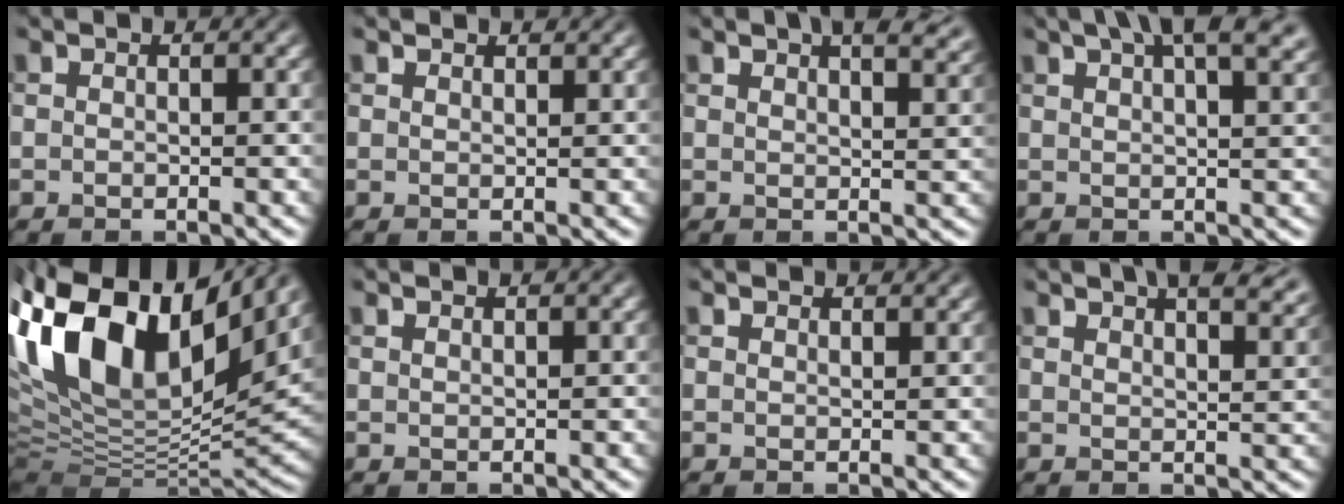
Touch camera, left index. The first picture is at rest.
{"total": 1.1, "force": [1.0, 0.2, 0.2], "torque": [-0.003, -0.001, 0.016]}
{"total": 7.1, "force": [4.8, 2.9, 4.3], "torque": [-0.025, 0.021, 0.049]}
{"total": 8.8, "force": [5.5, 3.3, 6.1], "torque": [-0.057, 0.033, 0.052]}
{"total": 17.0, "force": [6.6, 8.5, 13.2], "torque": [-0.261, 0.028, 0.109]}
{"total": 0.7, "force": [0.6, 0.1, 0.3], "torque": [-0.001, 0.002, 0.012]}
{"total": 1.4, "force": [1.3, 0.2, 0.2], "torque": [-0.005, 0.000, 0.019]}
{"total": 8.4, "force": [5.7, 3.4, 5.1], "torque": [-0.025, 0.032, 0.049]}